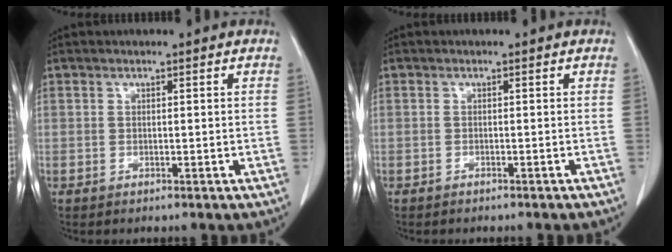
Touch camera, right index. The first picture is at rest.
{"total": 1.6, "force": [-1.4, 0.2, 0.6], "torque": [-0.010, -0.001, -0.017]}